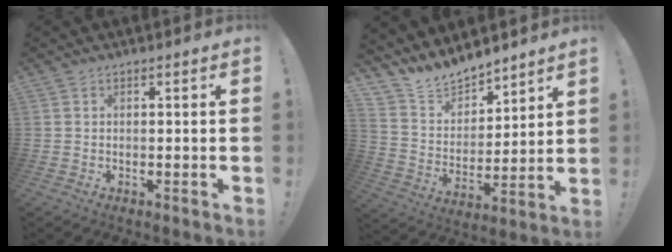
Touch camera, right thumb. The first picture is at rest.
{"total": 10.7, "force": [10.1, 3.4, 0.1], "torque": [-0.039, -0.094, 0.193]}